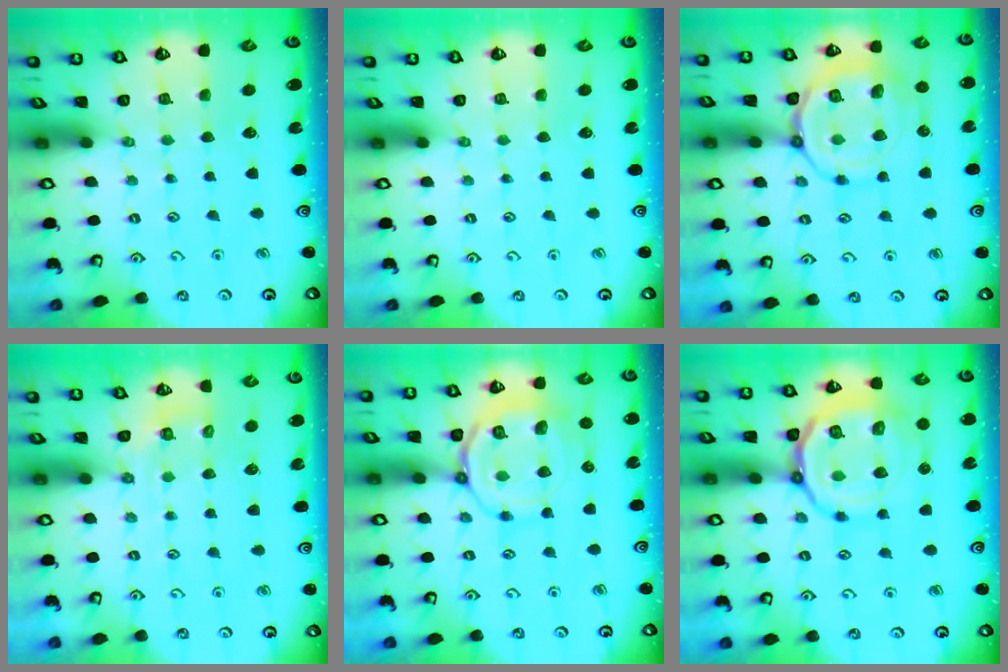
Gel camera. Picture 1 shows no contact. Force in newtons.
{"total": 0.0}
{"total": 15.7, "press": 15.6, "slide": 1.5}
{"total": 4.0, "press": 3.6, "slide": 1.7}
{"total": 13.3, "press": 13.2, "slide": 1.3}
{"total": 18.1, "press": 18.0, "slide": 1.8}